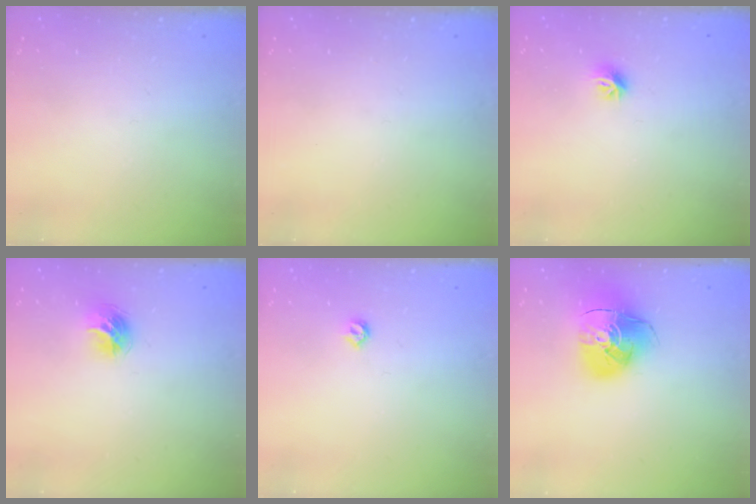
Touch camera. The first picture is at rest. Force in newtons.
{"total": 0.0}
{"total": 7.4, "press": 7.4, "slide": 0.7}
{"total": 9.5, "press": 9.5, "slide": 0.4}
{"total": 4.2, "press": 4.2, "slide": 0.7}
{"total": 12.2, "press": 12.1, "slide": 1.6}